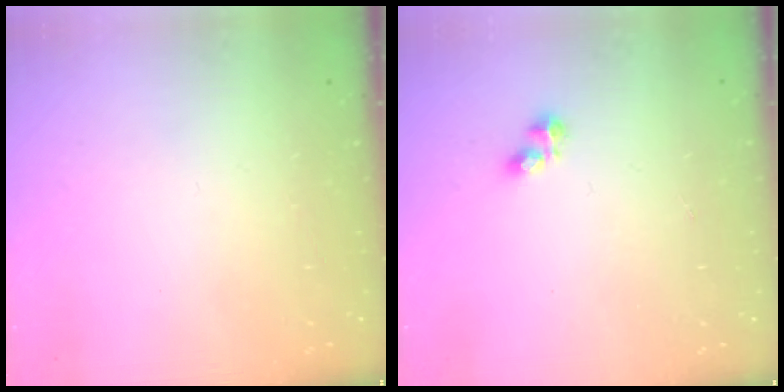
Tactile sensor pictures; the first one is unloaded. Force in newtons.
{"total": 2.7, "press": 2.7, "slide": 0.4}